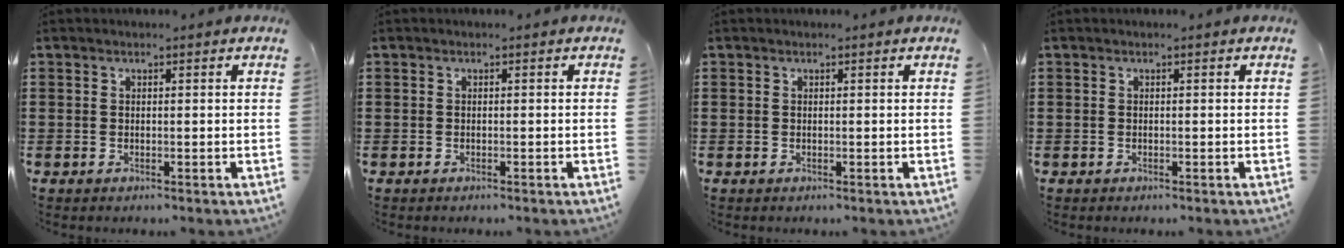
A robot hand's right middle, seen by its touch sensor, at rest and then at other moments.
{"total": 0.0}
{"total": 0.0}
{"total": 0.0}